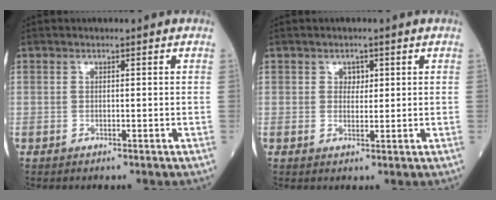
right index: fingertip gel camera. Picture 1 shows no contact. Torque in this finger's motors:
{"motor_torque": [-0.03, -0.02, -0.03, 0.00]}